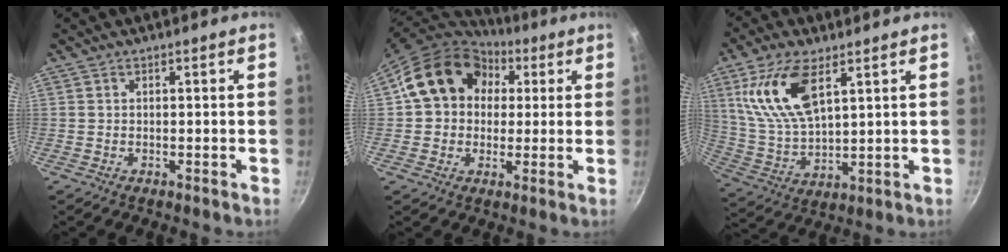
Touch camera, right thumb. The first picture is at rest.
{"total": 17.2, "force": [3.8, 14.1, 9.0], "torque": [-0.129, 0.032, 0.049]}
{"total": 15.0, "force": [6.4, 6.8, 11.6], "torque": [-0.223, -0.021, 0.138]}